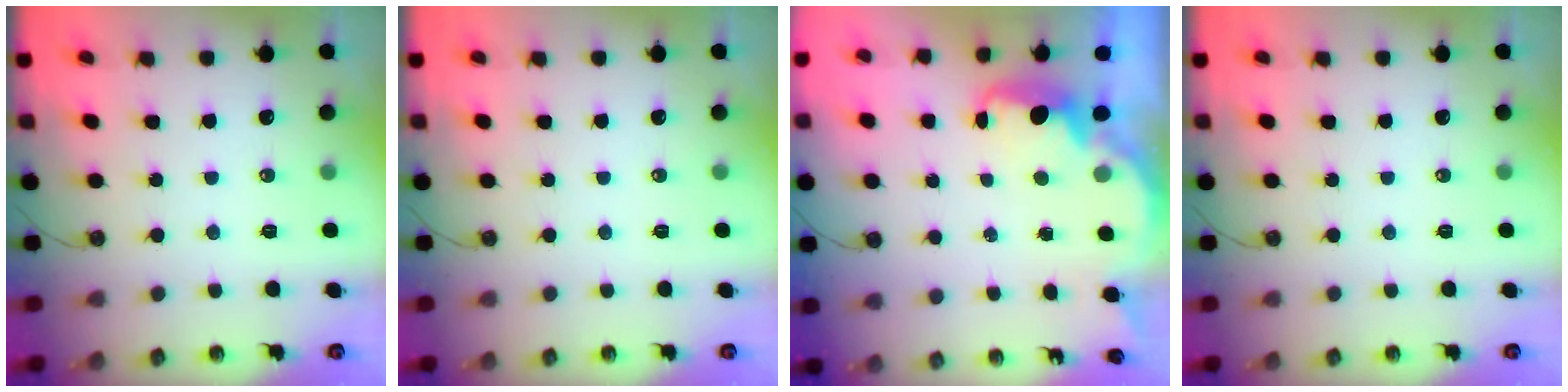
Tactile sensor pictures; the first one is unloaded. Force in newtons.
{"total": 0.0}
{"total": 2.7, "press": 2.6, "slide": 0.7}
{"total": 0.0}